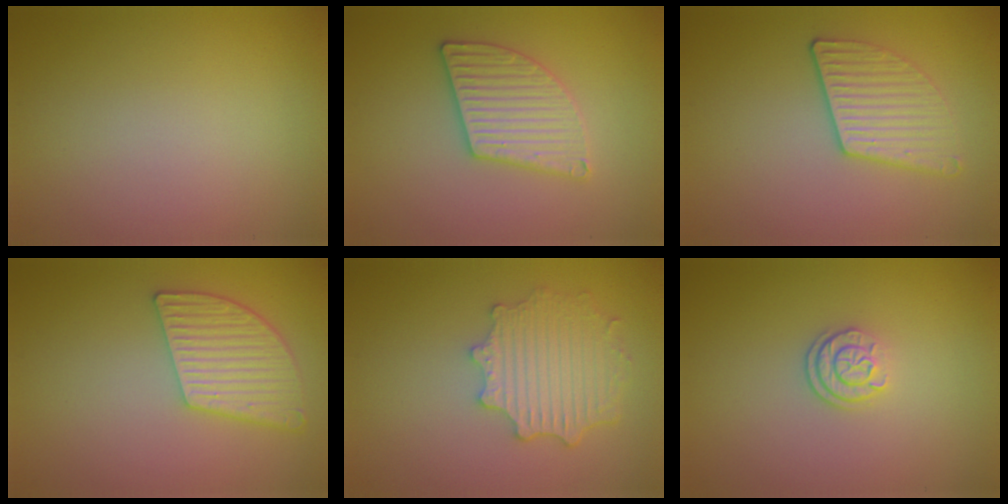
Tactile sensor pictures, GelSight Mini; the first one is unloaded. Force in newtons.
{"total": 3.6, "press": 3.6, "slide": 0.3}
{"total": 3.1, "press": 2.9, "slide": 1.0}
{"total": 5.2, "press": 4.4, "slide": 2.6}
{"total": 4.9, "press": 4.0, "slide": 2.8}
{"total": 2.2, "press": 1.8, "slide": 1.3}